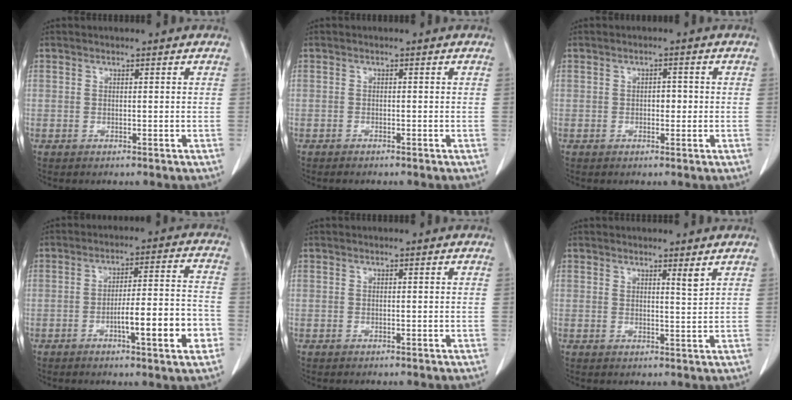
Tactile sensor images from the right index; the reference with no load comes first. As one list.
[{"total": 0.6, "force": [-0.6, 0.1, 0.2], "torque": [-0.008, -0.001, -0.006]}, {"total": 1.8, "force": [-0.2, 1.1, 1.4], "torque": [-0.018, 0.004, -0.003]}, {"total": 10.9, "force": [-4.0, 1.1, 10.1], "torque": [-0.149, 0.010, -0.056]}, {"total": 0.0}, {"total": 1.9, "force": [1.5, -0.2, 1.2], "torque": [-0.020, -0.012, 0.025]}]